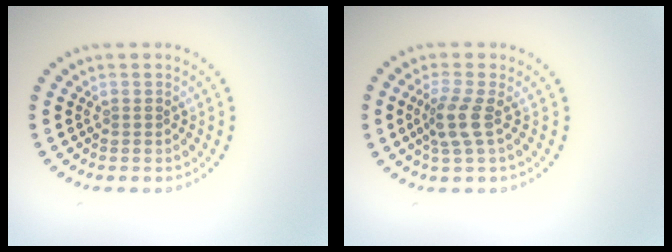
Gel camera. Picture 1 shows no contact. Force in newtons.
{"total": 2.6, "press": 2.0, "slide": 1.6}